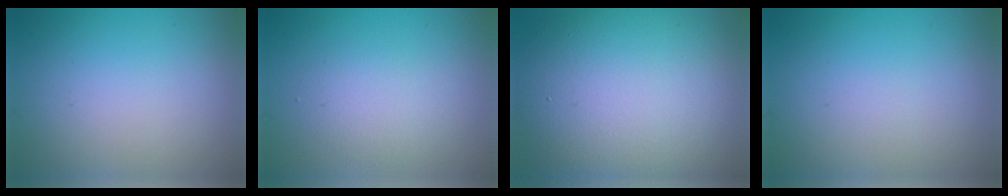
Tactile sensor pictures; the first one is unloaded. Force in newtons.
{"total": 2.2, "press": 2.1, "slide": 0.2}
{"total": 13.9, "press": 13.9, "slide": 0.8}
{"total": 0.0}